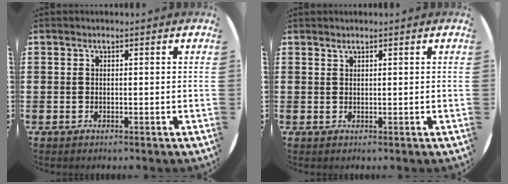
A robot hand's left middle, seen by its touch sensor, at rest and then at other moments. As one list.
[{"total": 0.6, "force": [0.6, 0.0, 0.0], "torque": [0.000, 0.001, 0.011]}]